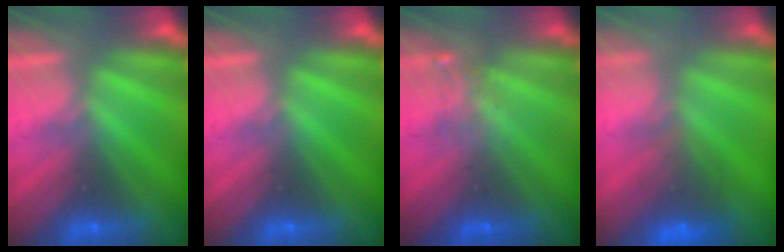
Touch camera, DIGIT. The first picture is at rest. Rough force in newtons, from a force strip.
{"total": 0.0}
{"total": 2.2}
{"total": 7.3}